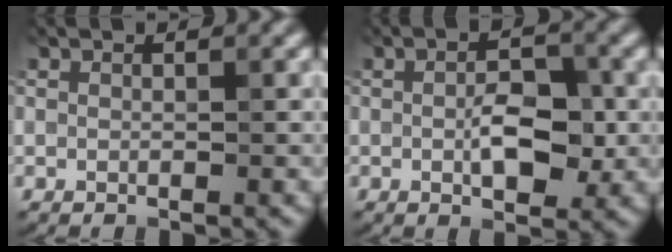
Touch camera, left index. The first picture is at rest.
{"total": 4.3, "force": [-0.4, 2.0, 3.7], "torque": [-0.070, 0.002, -0.004]}